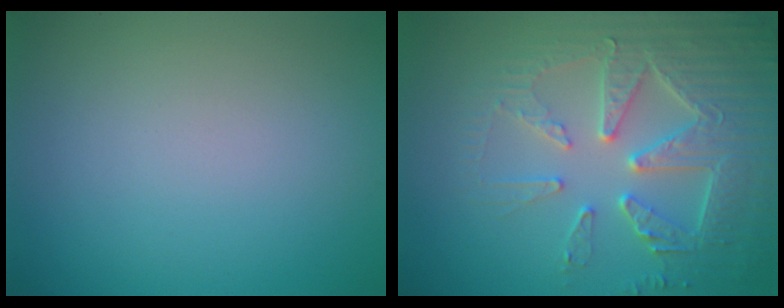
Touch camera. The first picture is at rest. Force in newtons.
{"total": 6.2, "press": 5.4, "slide": 3.1}